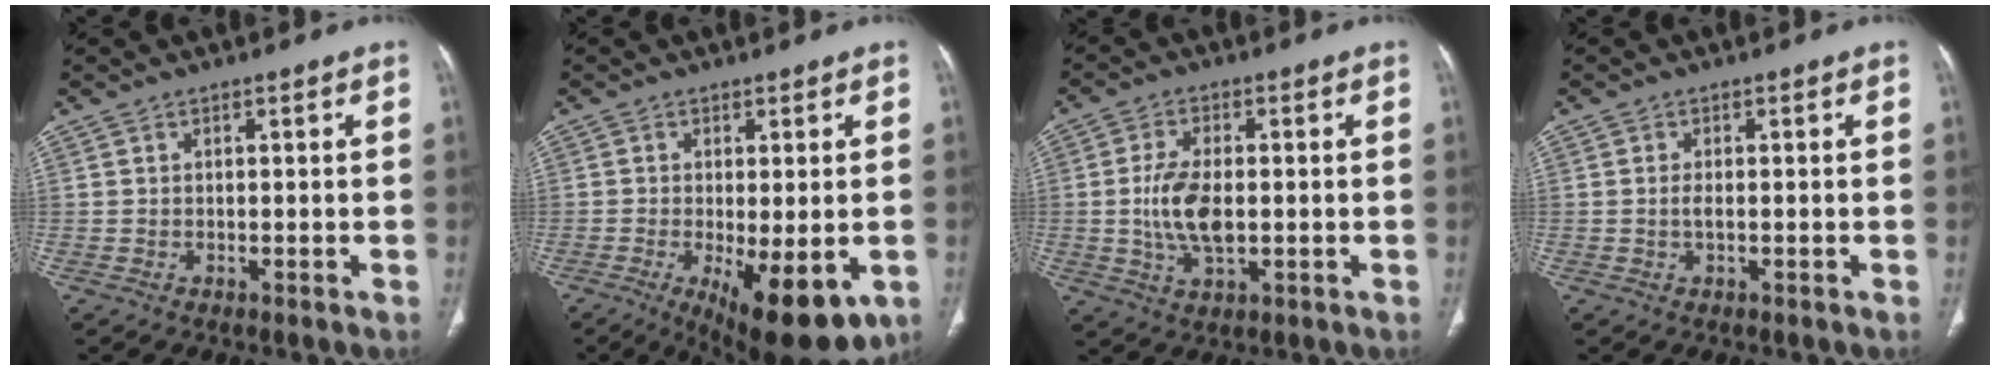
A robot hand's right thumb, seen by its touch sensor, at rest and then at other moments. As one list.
[{"total": 13.8, "force": [-4.9, 5.2, 11.8], "torque": [-0.157, -0.018, -0.058]}, {"total": 8.6, "force": [-0.5, 4.3, 7.4], "torque": [-0.150, -0.002, -0.007]}, {"total": 1.3, "force": [-0.1, 0.5, 1.2], "torque": [-0.025, -0.001, -0.003]}]